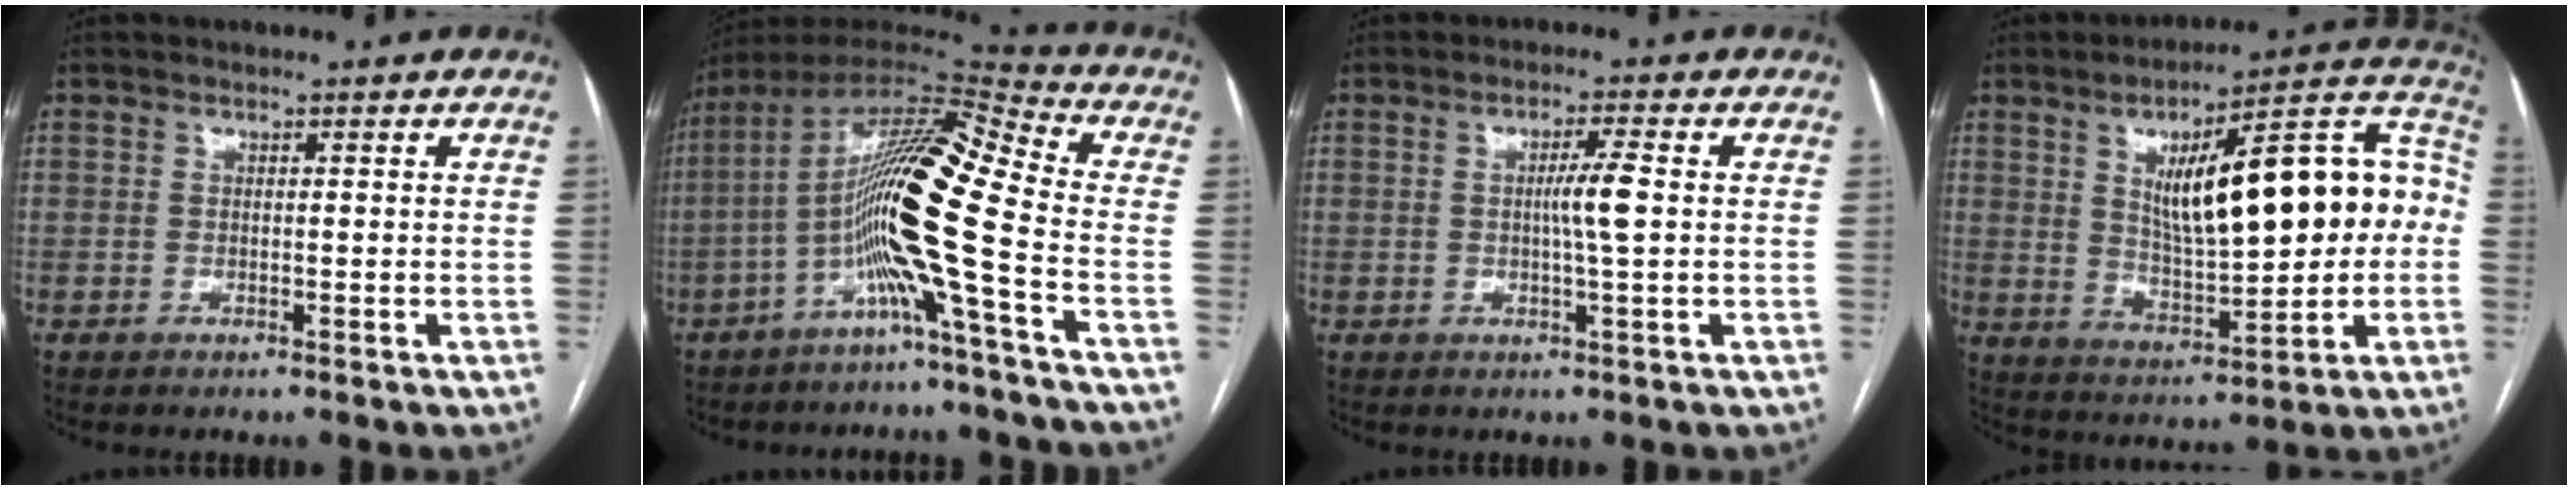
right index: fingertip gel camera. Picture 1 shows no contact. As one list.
[{"total": 16.2, "force": [-4.4, -1.3, 15.5], "torque": [-0.282, 0.011, -0.099]}, {"total": 4.1, "force": [0.1, -0.4, 4.1], "torque": [-0.075, -0.002, 0.003]}, {"total": 21.5, "force": [2.5, 5.8, 20.6], "torque": [-0.309, 0.040, 0.044]}]